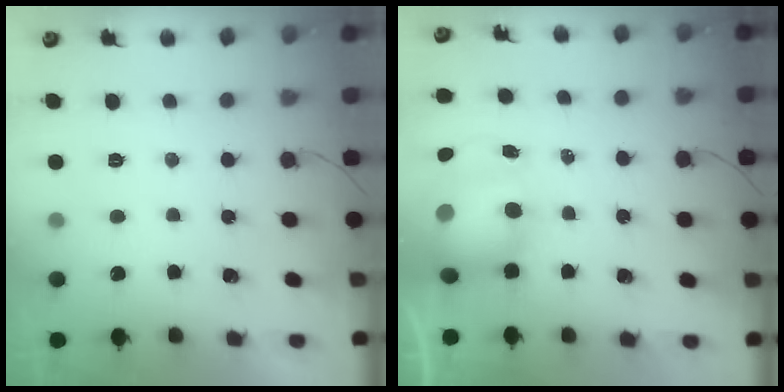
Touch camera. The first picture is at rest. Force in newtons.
{"total": 11.3, "press": 10.9, "slide": 2.9}